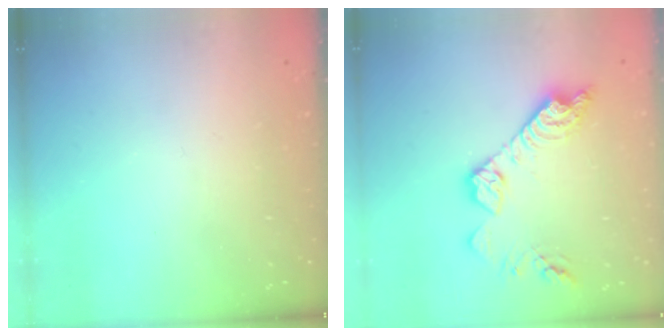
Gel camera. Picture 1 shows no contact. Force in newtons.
{"total": 15.1, "press": 15.1, "slide": 0.8}